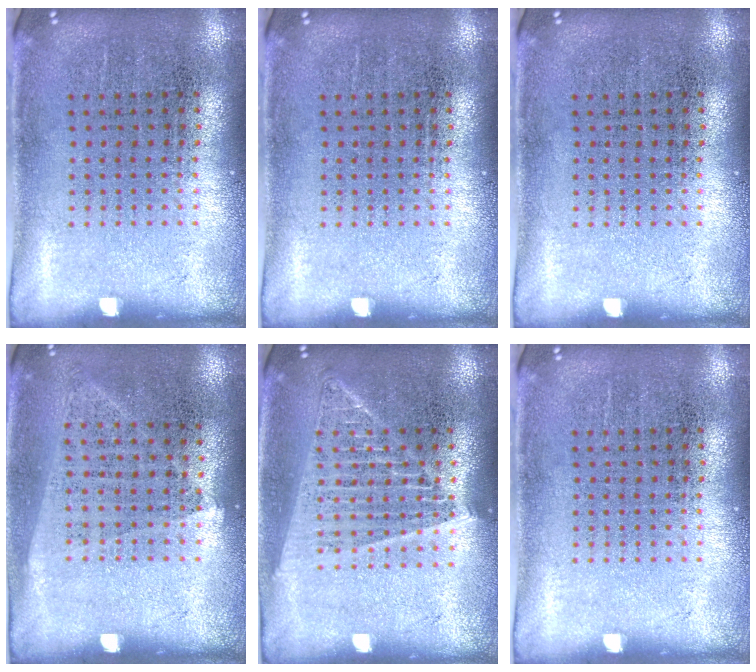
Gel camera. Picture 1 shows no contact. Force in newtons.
{"total": 0.0}
{"total": 0.0}
{"total": 1.0, "press": 0.9, "slide": 0.6}
{"total": 1.5, "press": 1.4, "slide": 0.6}
{"total": 0.0}